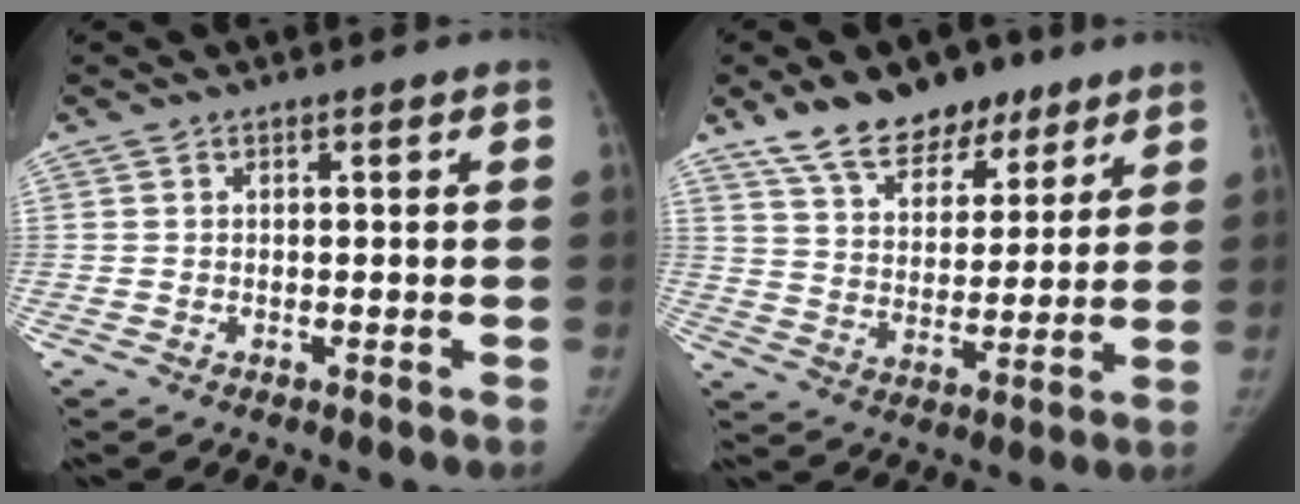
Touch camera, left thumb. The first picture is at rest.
{"total": 14.4, "force": [10.2, 8.0, 6.3], "torque": [-0.059, -0.046, 0.174]}